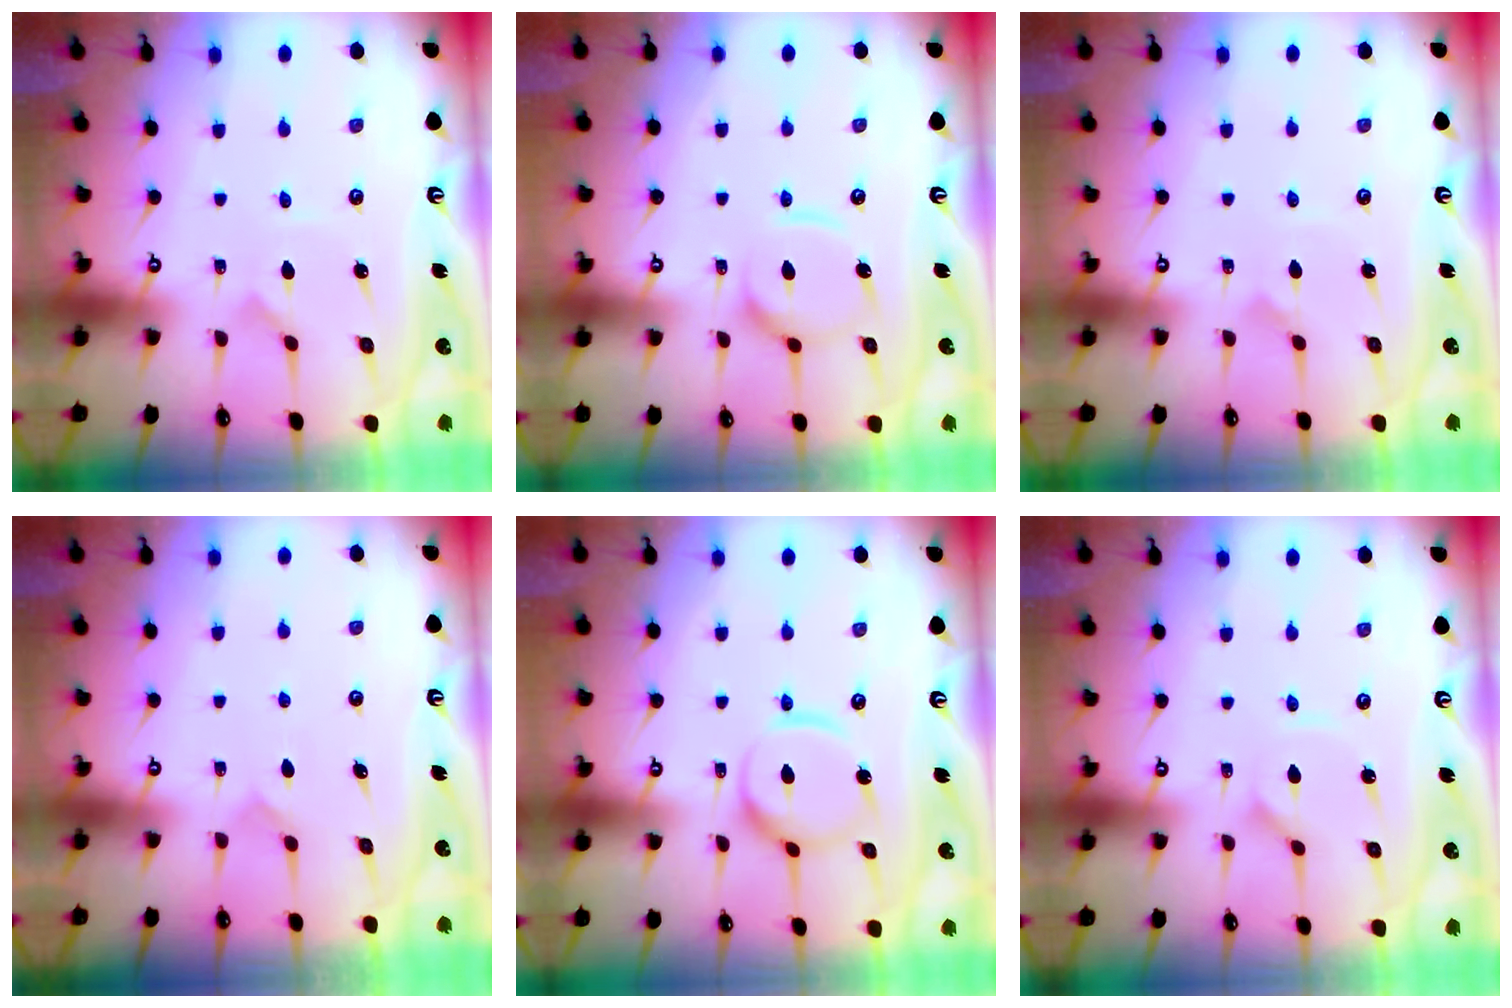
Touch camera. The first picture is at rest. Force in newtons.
{"total": 11.0, "press": 10.9, "slide": 1.0}
{"total": 1.7, "press": 1.7, "slide": 0.2}
{"total": 5.2, "press": 5.1, "slide": 0.4}
{"total": 11.3, "press": 11.3, "slide": 1.1}
{"total": 1.5, "press": 1.4, "slide": 0.3}